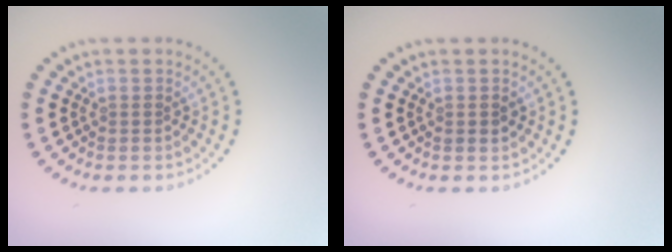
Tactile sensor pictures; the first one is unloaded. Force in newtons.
{"total": 0.9, "press": 0.8, "slide": 0.1}